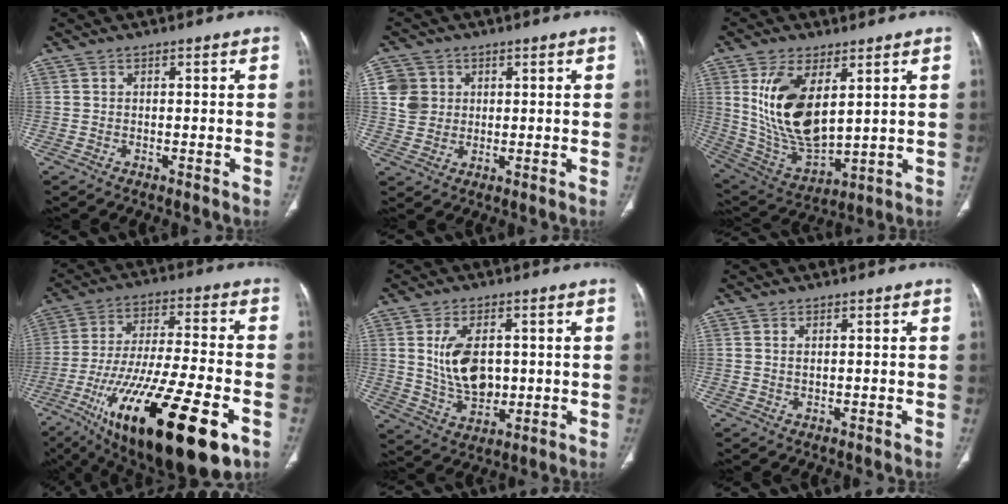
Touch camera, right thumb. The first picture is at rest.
{"total": 6.0, "force": [1.5, 5.5, 1.8], "torque": [-0.013, 0.000, 0.028]}
{"total": 16.7, "force": [4.9, 8.4, 13.6], "torque": [-0.250, -0.026, 0.115]}
{"total": 29.6, "force": [-13.0, 9.2, 24.9], "torque": [-0.425, 0.022, -0.204]}
{"total": 10.4, "force": [1.4, 6.5, 8.0], "torque": [-0.132, -0.010, 0.040]}
{"total": 0.7, "force": [0.3, 0.3, 0.6], "torque": [-0.013, 0.002, 0.007]}